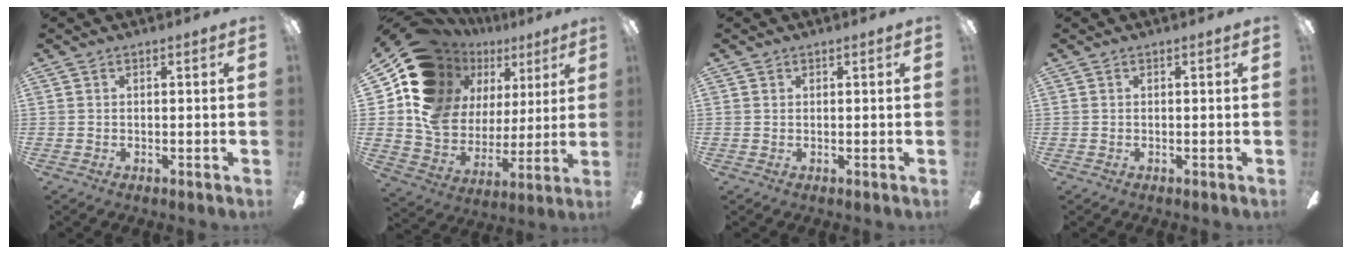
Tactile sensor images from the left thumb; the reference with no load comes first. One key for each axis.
{"total": 15.9, "fx": 8.4, "fy": 11.9, "fz": 6.3, "tx": -0.125, "ty": -0.070, "tz": 0.167}
{"total": 0.8, "fx": 0.4, "fy": 0.7, "fz": 0.1, "tx": -0.001, "ty": 0.003, "tz": 0.007}
{"total": 0.0}